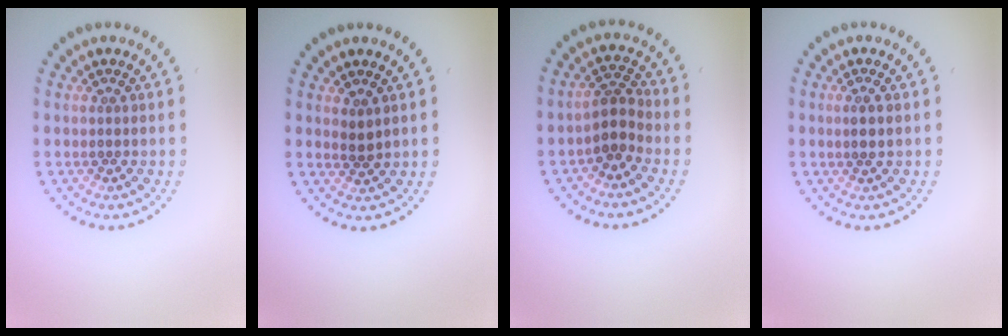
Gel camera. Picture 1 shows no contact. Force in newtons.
{"total": 1.1, "press": 0.8, "slide": 0.7}
{"total": 2.4, "press": 2.0, "slide": 1.4}
{"total": 1.3, "press": 1.2, "slide": 0.5}